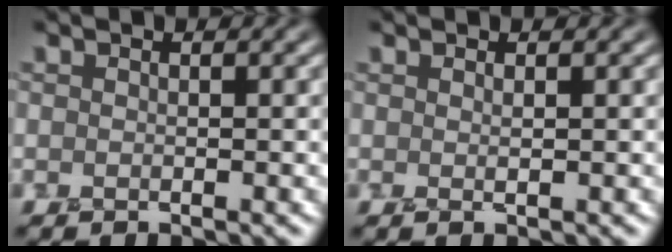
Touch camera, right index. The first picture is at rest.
{"total": 0.7, "force": [0.3, 0.0, 0.6], "torque": [-0.011, 0.002, 0.006]}